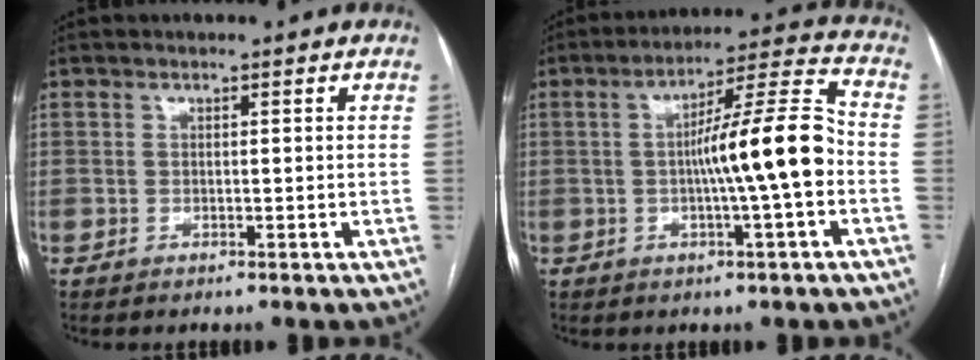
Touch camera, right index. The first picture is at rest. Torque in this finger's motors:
{"motor_torque": [1.03, -0.28, 0.66, 0.20]}